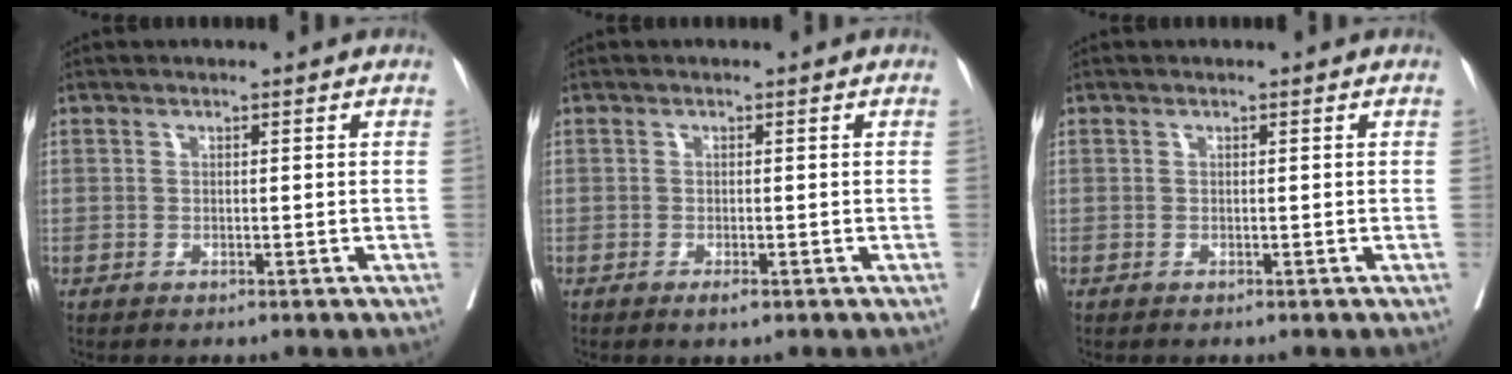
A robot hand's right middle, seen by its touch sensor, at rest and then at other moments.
{"total": 1.1, "force": [-0.7, 0.2, 0.9], "torque": [-0.014, -0.002, -0.010]}
{"total": 0.0}